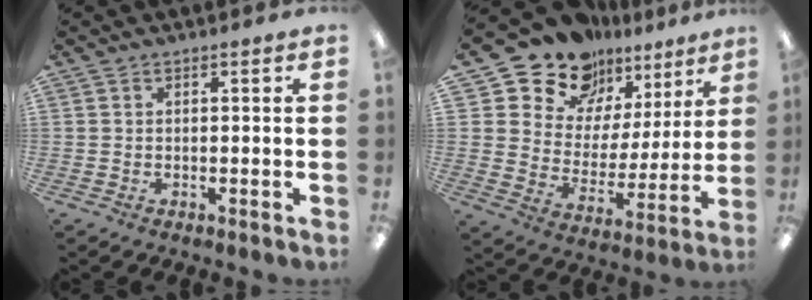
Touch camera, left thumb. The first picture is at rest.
{"total": 16.4, "force": [13.2, 9.2, 3.5], "torque": [-0.087, -0.101, 0.243]}